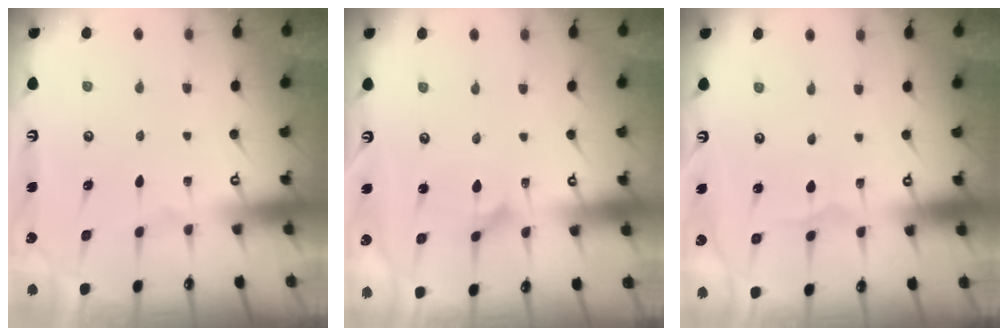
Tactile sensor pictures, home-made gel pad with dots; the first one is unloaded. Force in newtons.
{"total": 1.8, "press": 1.8, "slide": 0.2}
{"total": 1.1, "press": 1.1, "slide": 0.2}